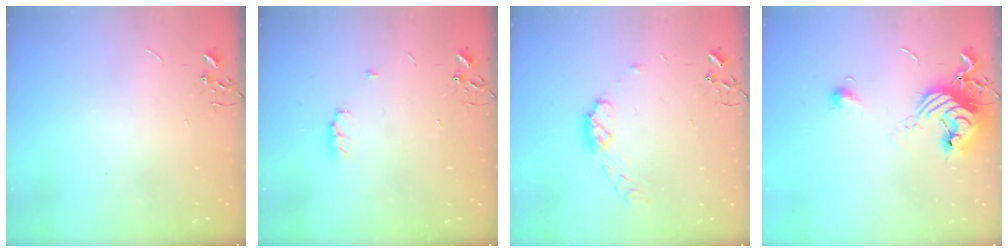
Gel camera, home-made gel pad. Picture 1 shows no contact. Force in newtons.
{"total": 5.2, "press": 5.0, "slide": 1.4}
{"total": 7.5, "press": 7.5, "slide": 0.5}
{"total": 14.3, "press": 14.2, "slide": 1.4}